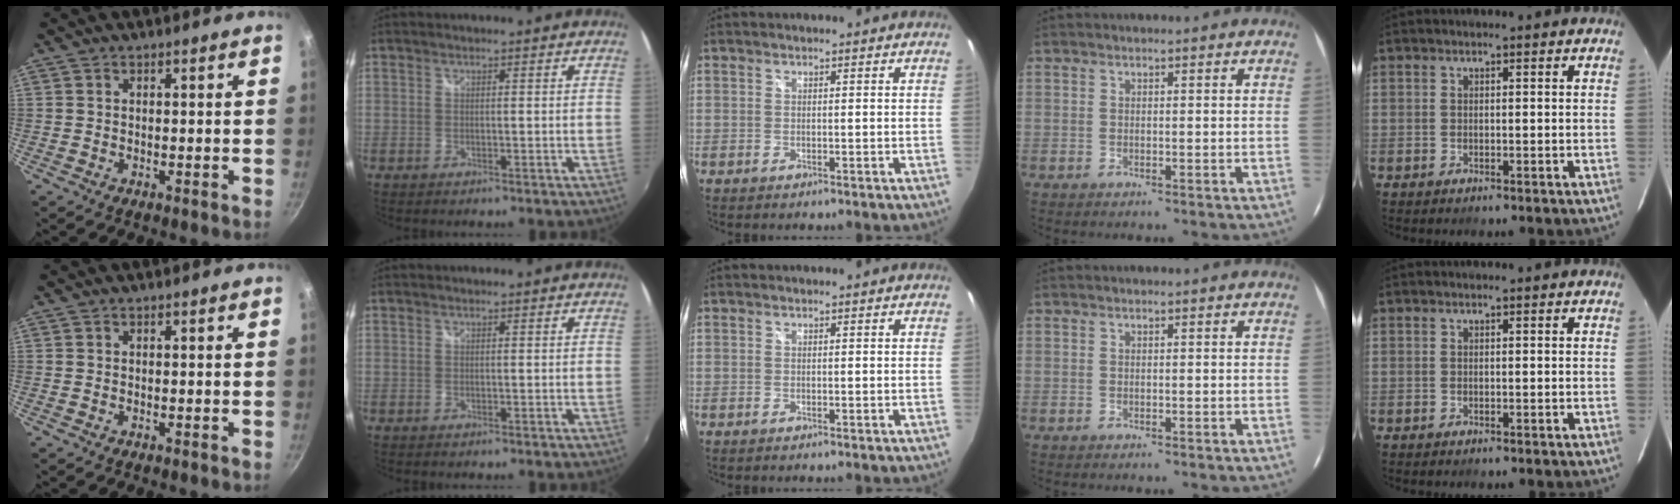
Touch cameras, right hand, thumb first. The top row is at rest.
{}